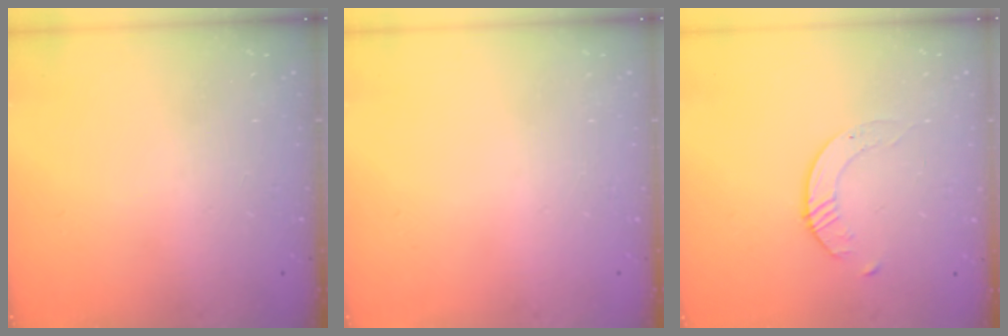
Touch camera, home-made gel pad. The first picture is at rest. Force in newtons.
{"total": 0.0}
{"total": 1.7, "press": 1.7, "slide": 0.2}